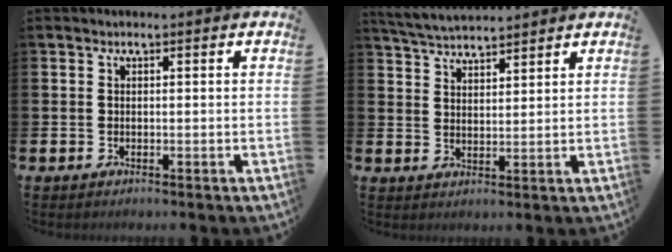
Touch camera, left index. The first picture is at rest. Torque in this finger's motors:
{"motor_torque": [0.02, -0.15, 0.30, 0.14]}